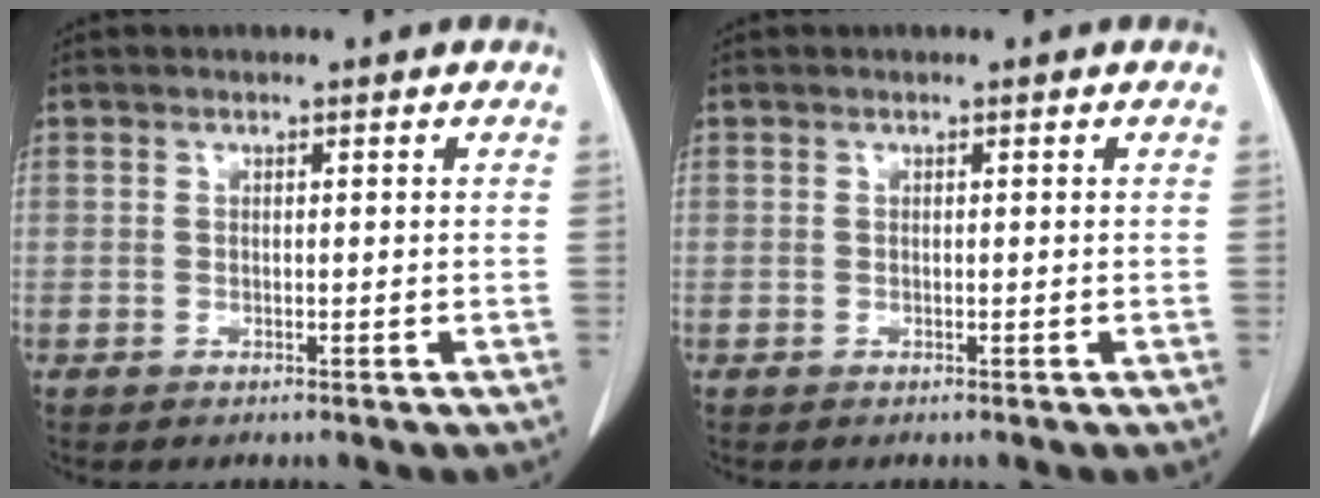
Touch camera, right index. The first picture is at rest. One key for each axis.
{"total": 0.0}